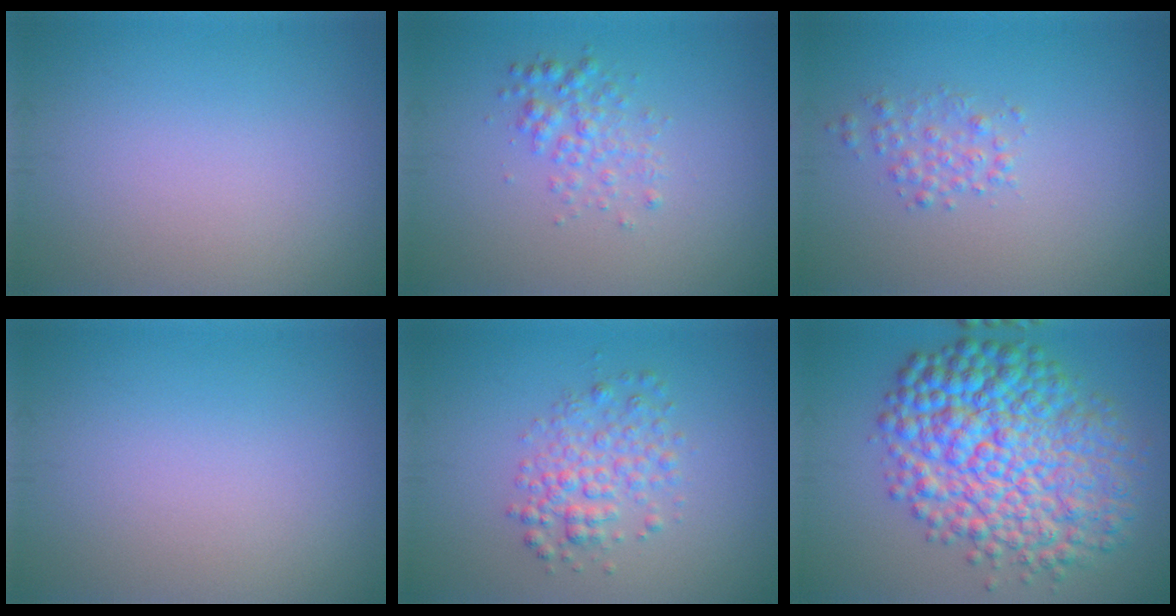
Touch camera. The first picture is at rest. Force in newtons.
{"total": 2.2, "press": 2.2, "slide": 0.0}
{"total": 1.6, "press": 1.6, "slide": 0.0}
{"total": 0.0}
{"total": 3.1, "press": 3.1, "slide": 0.1}
{"total": 11.0, "press": 11.0, "slide": 0.1}